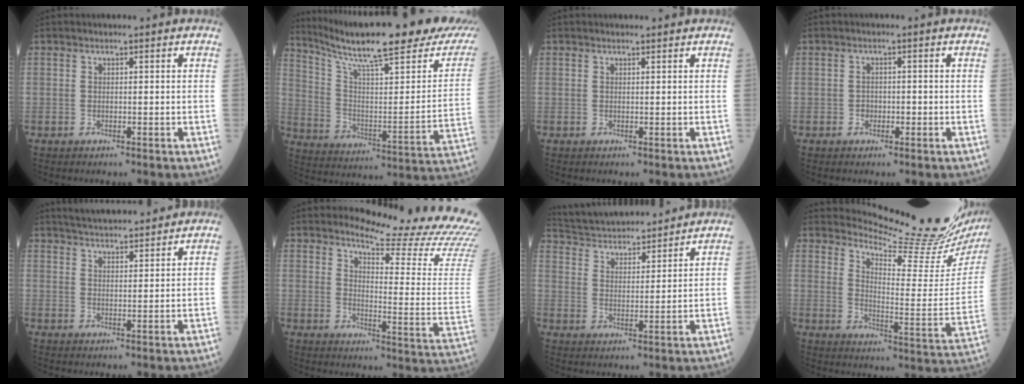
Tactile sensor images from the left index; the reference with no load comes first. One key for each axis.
{"total": 26.6, "fx": 21.5, "fy": 1.7, "fz": 15.5, "tx": -0.247, "ty": -0.046, "tz": 0.305}
{"total": 1.0, "fx": 1.0, "fy": 0.1, "fz": 0.2, "tx": -0.009, "ty": 0.003, "tz": 0.014}
{"total": 1.3, "fx": -0.5, "fy": 1.0, "fz": 0.6, "tx": -0.008, "ty": 0.004, "tz": -0.007}
{"total": 11.3, "fx": 10.5, "fy": 1.6, "fz": 3.7, "tx": -0.059, "ty": 0.019, "tz": 0.153}
{"total": 19.2, "fx": 18.5, "fy": -0.3, "fz": 5.4, "tx": -0.084, "ty": -0.146, "tz": 0.207}
{"total": 16.7, "fx": 15.7, "fy": 2.7, "fz": 5.0, "tx": -0.092, "ty": 0.032, "tz": 0.249}
{"total": 17.7, "fx": 16.9, "fy": -1.8, "fz": 5.0, "tx": -0.089, "ty": -0.120, "tz": 0.224}